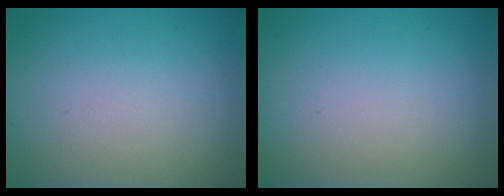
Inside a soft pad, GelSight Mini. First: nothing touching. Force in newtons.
{"total": 0.0}